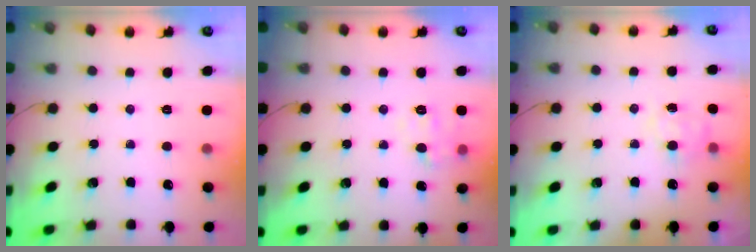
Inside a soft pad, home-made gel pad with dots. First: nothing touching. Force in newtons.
{"total": 6.4, "press": 6.3, "slide": 1.0}
{"total": 7.4, "press": 7.2, "slide": 1.7}